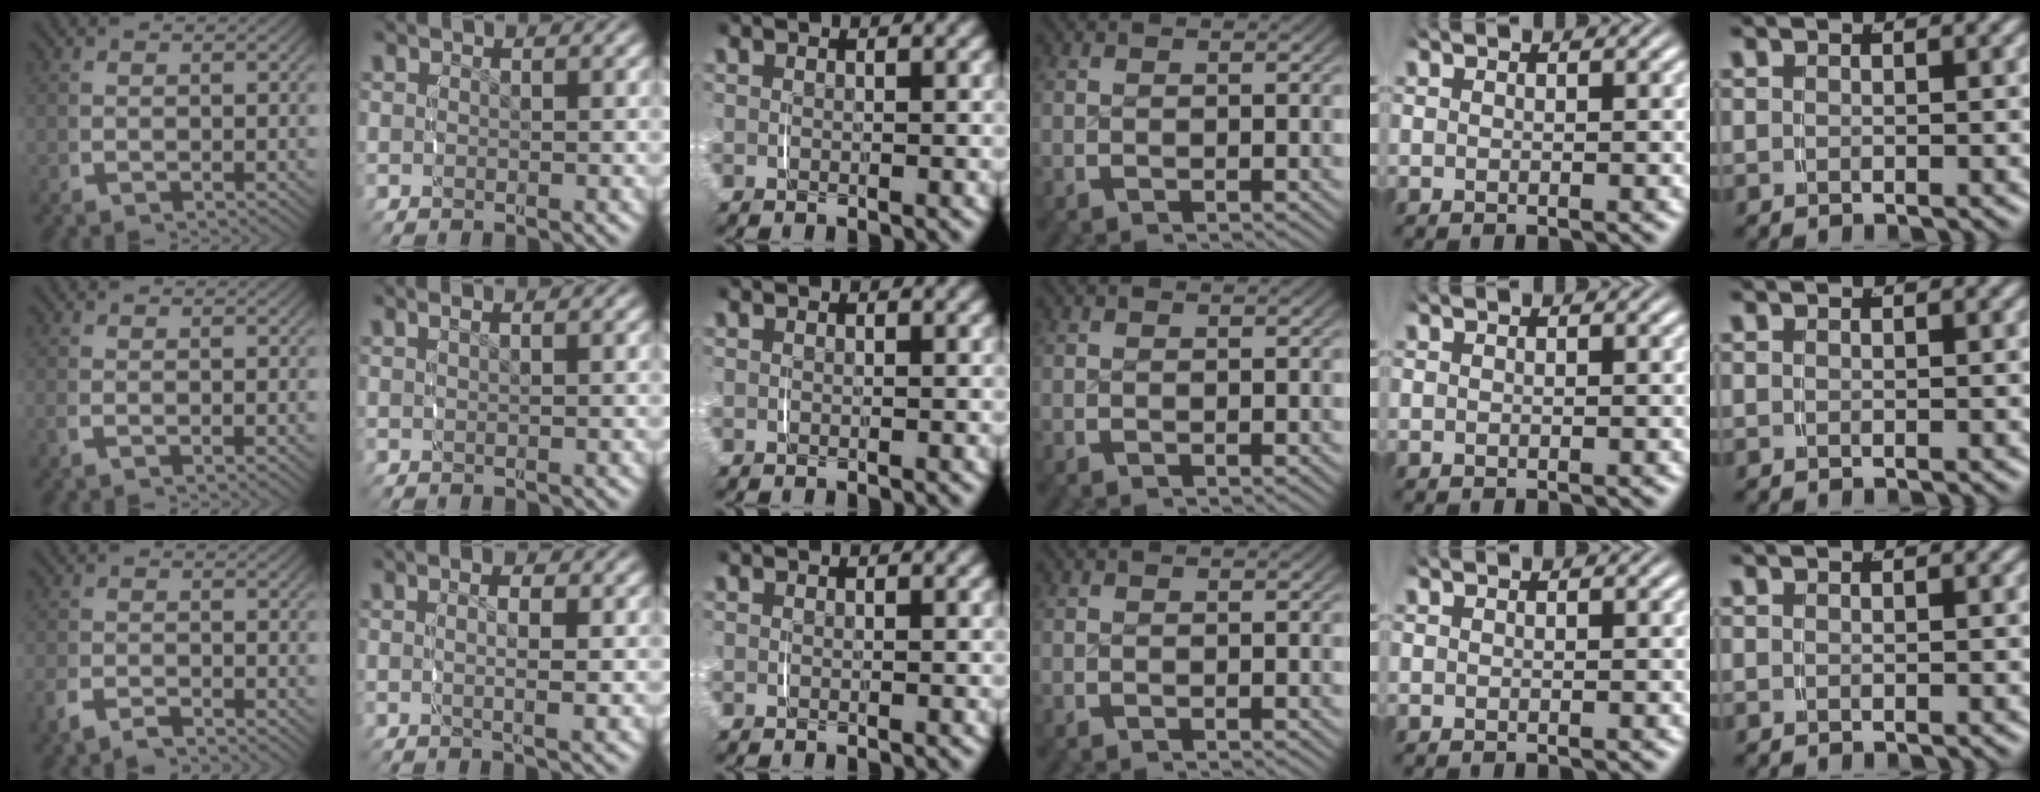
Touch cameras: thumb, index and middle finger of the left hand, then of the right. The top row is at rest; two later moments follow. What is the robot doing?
{"motion": "lift_and_place", "object": "pen bag"}